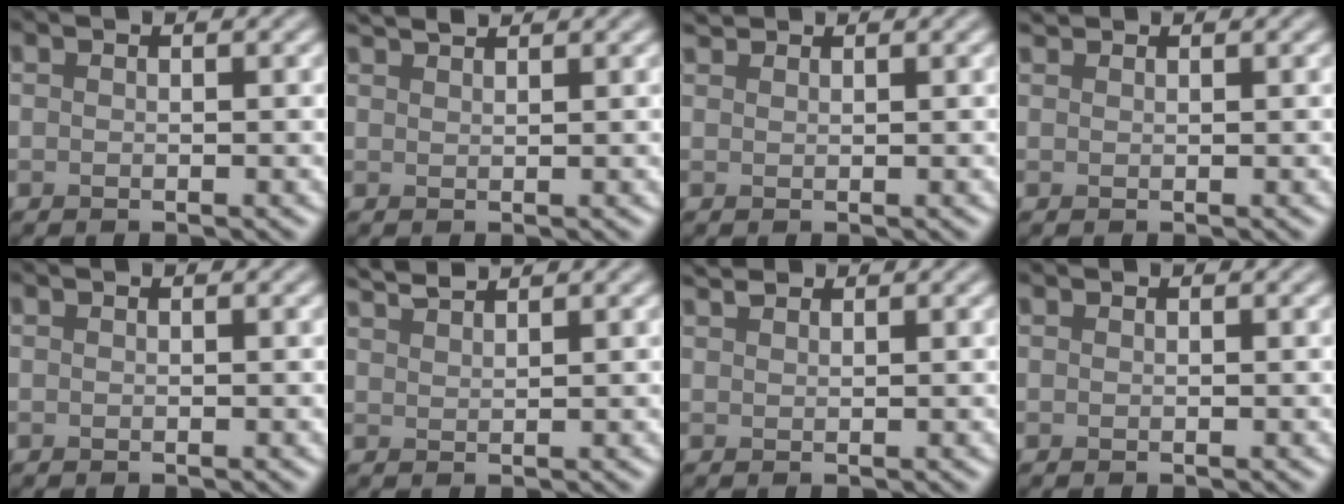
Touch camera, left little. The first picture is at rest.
{"total": 1.8, "force": [1.7, 0.2, 0.6], "torque": [-0.004, 0.004, 0.026]}
{"total": 1.1, "force": [1.1, 0.2, 0.1], "torque": [-0.003, 0.005, 0.023]}
{"total": 0.8, "force": [0.8, 0.1, 0.1], "torque": [-0.002, 0.003, 0.018]}
{"total": 0.0}
{"total": 2.4, "force": [2.3, 0.3, 0.8], "torque": [-0.004, 0.007, 0.039]}
{"total": 1.4, "force": [1.3, 0.3, 0.4], "torque": [-0.009, 0.005, 0.025]}
{"total": 0.0}